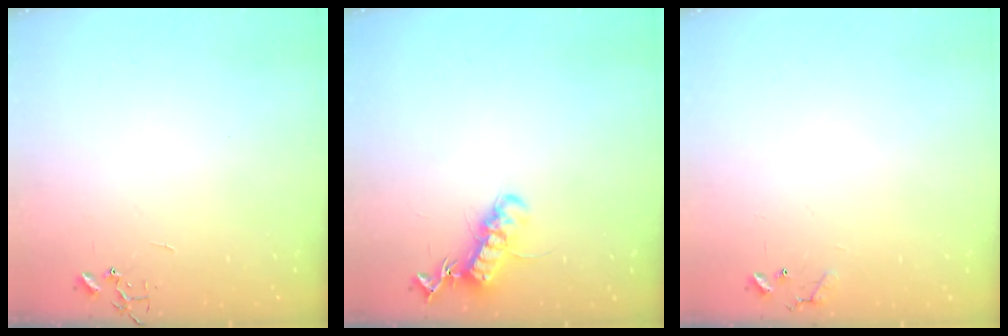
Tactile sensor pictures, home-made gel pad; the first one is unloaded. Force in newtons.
{"total": 13.8, "press": 13.7, "slide": 1.3}
{"total": 7.7, "press": 7.7, "slide": 0.5}